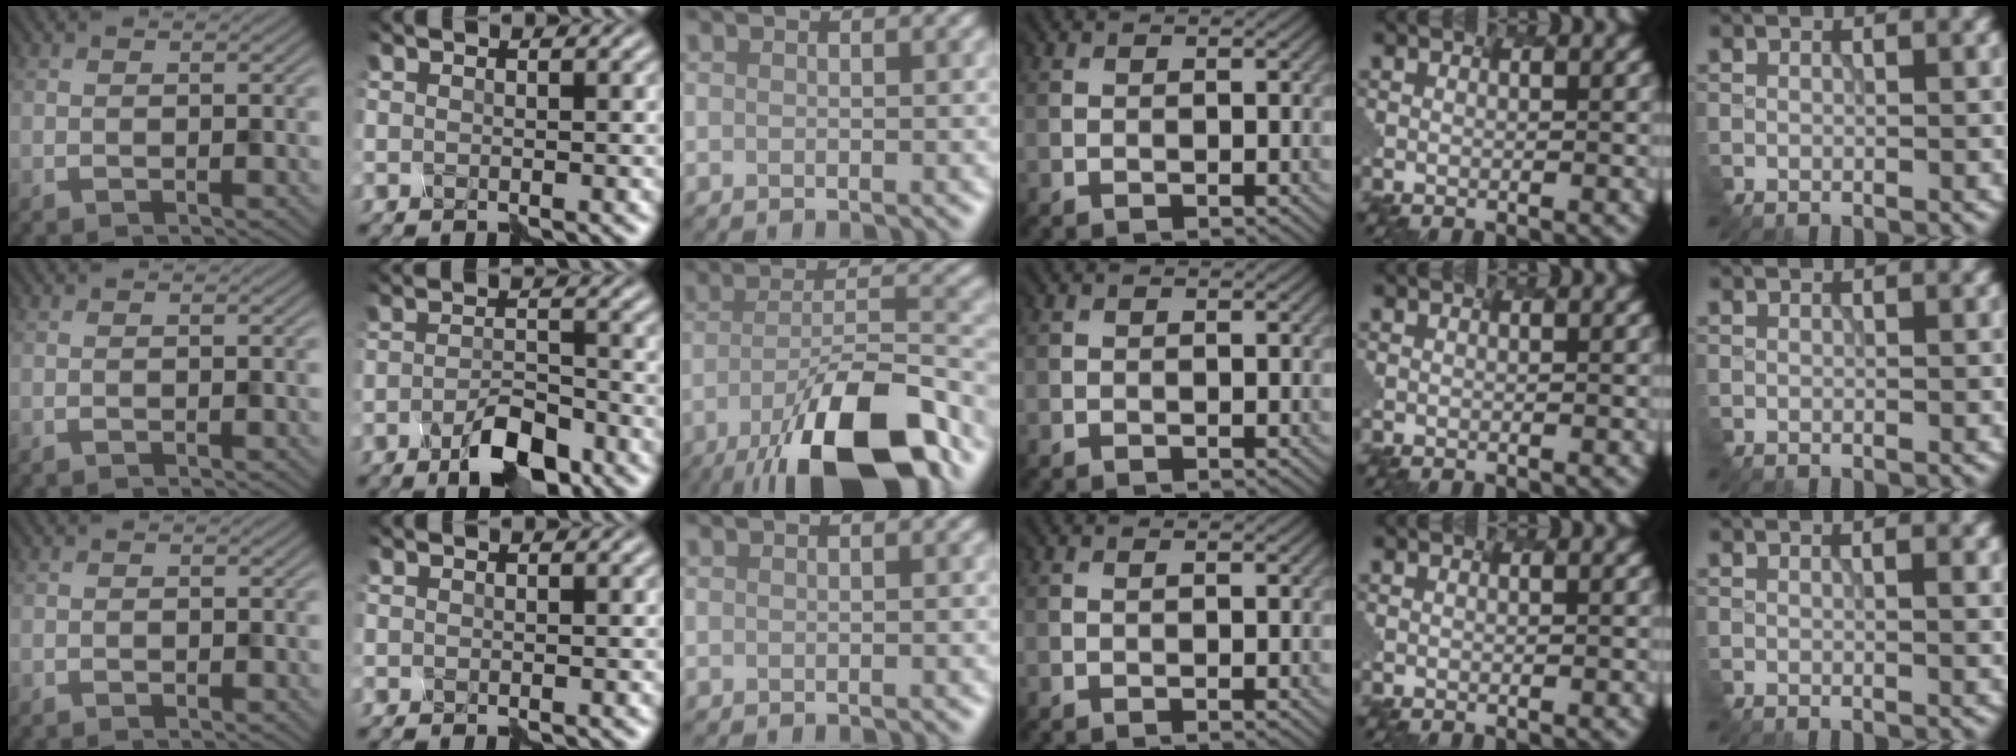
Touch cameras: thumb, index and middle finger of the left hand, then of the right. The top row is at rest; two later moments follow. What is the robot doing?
{"motion": "disassemble", "object": "markers"}